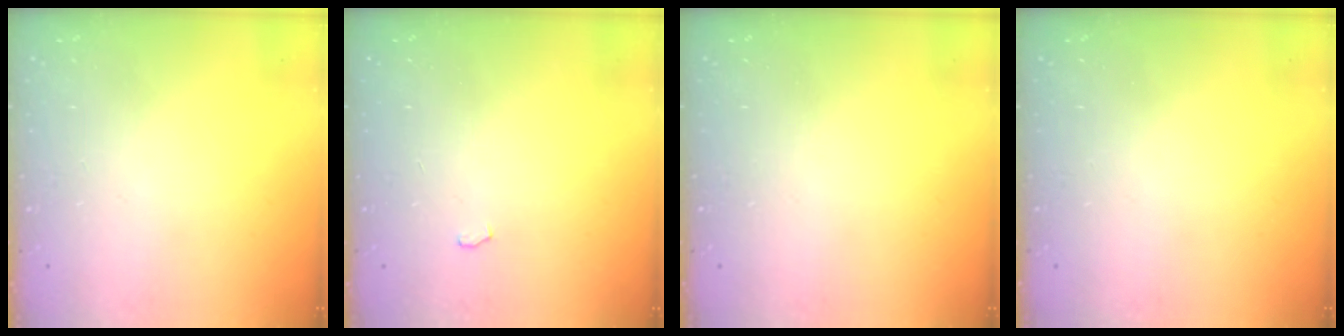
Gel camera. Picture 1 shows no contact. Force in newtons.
{"total": 7.7, "press": 4.0, "slide": 6.6}
{"total": 0.0}
{"total": 0.0}